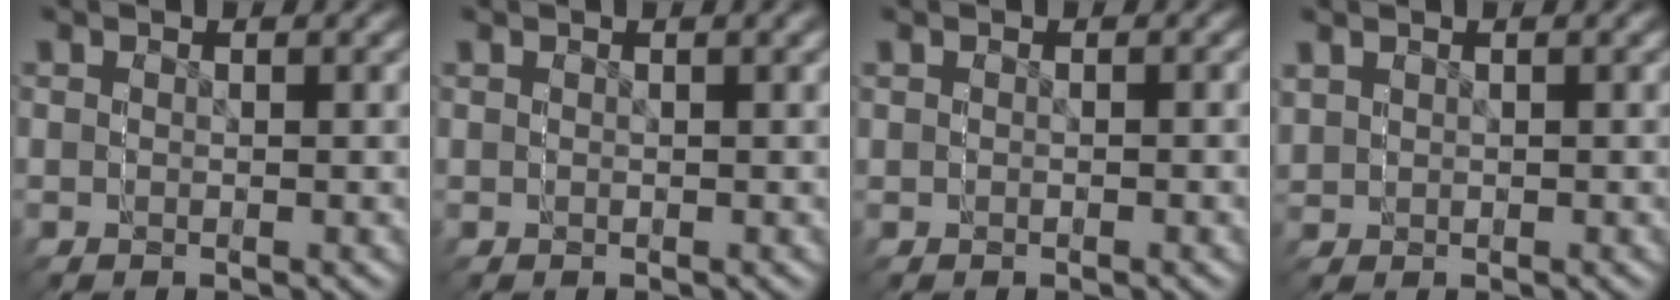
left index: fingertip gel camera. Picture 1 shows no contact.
{"total": 0.0}
{"total": 0.7, "force": [-0.1, 0.6, 0.1], "torque": [-0.005, -0.007, 0.001]}
{"total": 1.2, "force": [0.2, 1.2, -0.3], "torque": [0.000, -0.004, 0.007]}